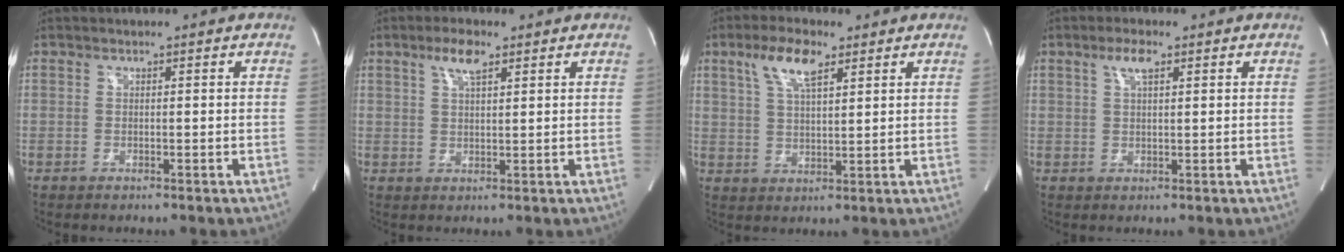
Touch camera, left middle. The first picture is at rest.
{"total": 4.1, "force": [2.4, 1.0, 3.2], "torque": [-0.066, 0.006, 0.046]}
{"total": 7.1, "force": [3.9, 2.0, 5.5], "torque": [-0.114, 0.010, 0.076]}
{"total": 3.1, "force": [1.6, 0.8, 2.6], "torque": [-0.052, 0.006, 0.032]}